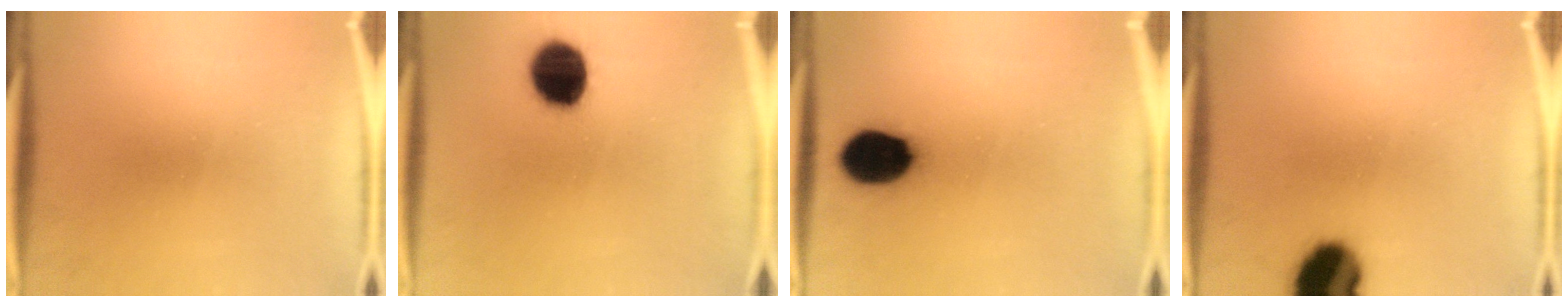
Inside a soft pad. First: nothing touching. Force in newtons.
{"total": 13.7}
{"total": 13.6}
{"total": 14.3}